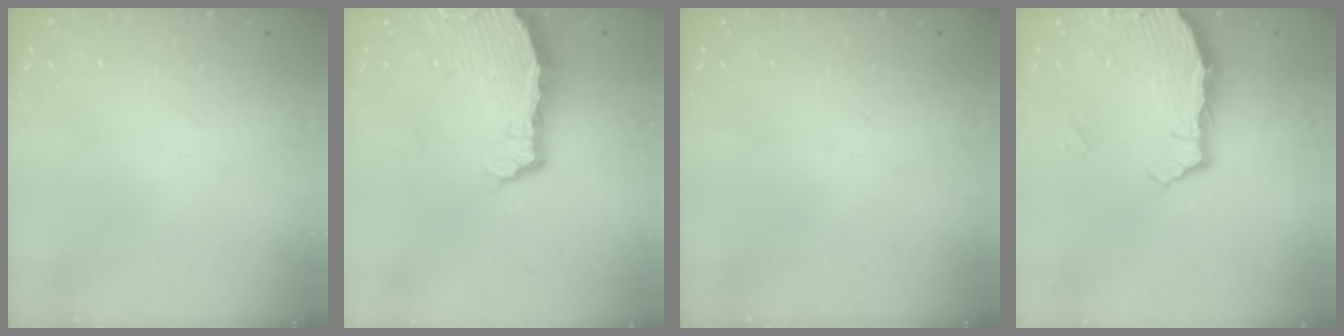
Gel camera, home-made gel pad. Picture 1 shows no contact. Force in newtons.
{"total": 5.8, "press": 5.8, "slide": 0.7}
{"total": 0.0}
{"total": 3.9, "press": 3.9, "slide": 0.2}